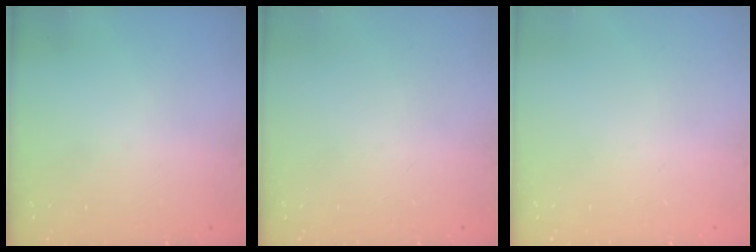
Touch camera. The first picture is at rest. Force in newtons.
{"total": 0.0}
{"total": 0.0}